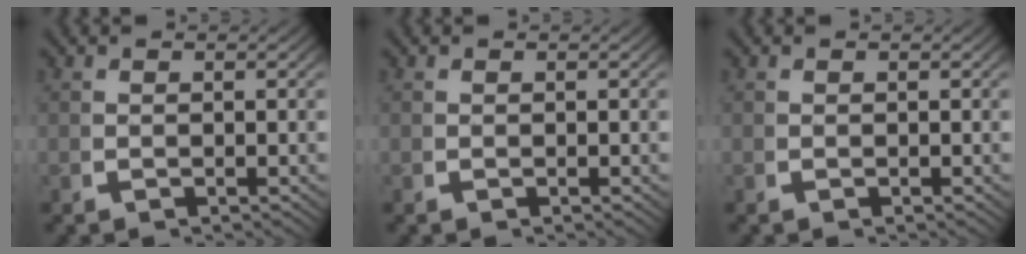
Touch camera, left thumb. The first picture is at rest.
{"total": 0.0}
{"total": 0.0}